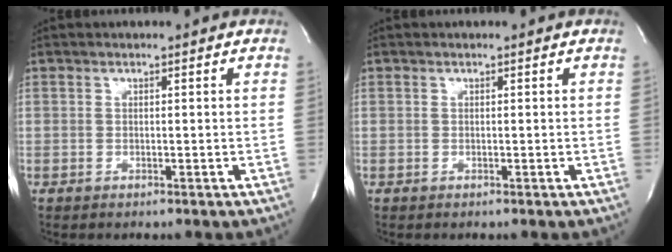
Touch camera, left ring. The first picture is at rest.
{"total": 0.0}